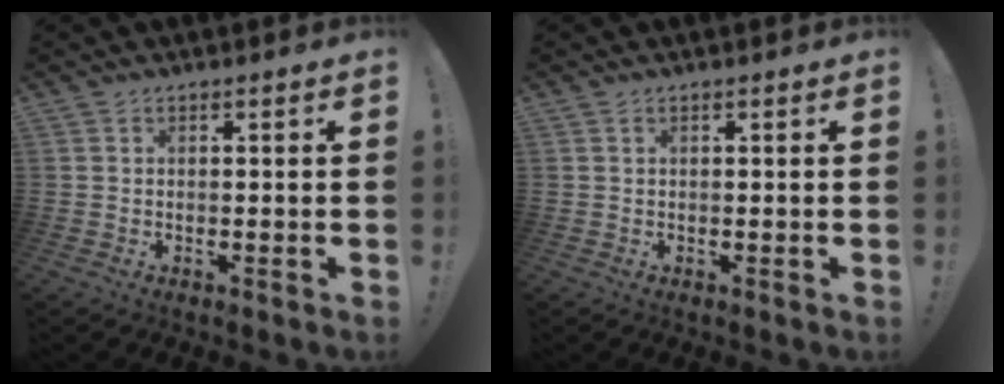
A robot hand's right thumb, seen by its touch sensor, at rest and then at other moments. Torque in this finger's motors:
{"motor_torque": [-0.09, -0.25, -0.02, 0.17, -0.04]}